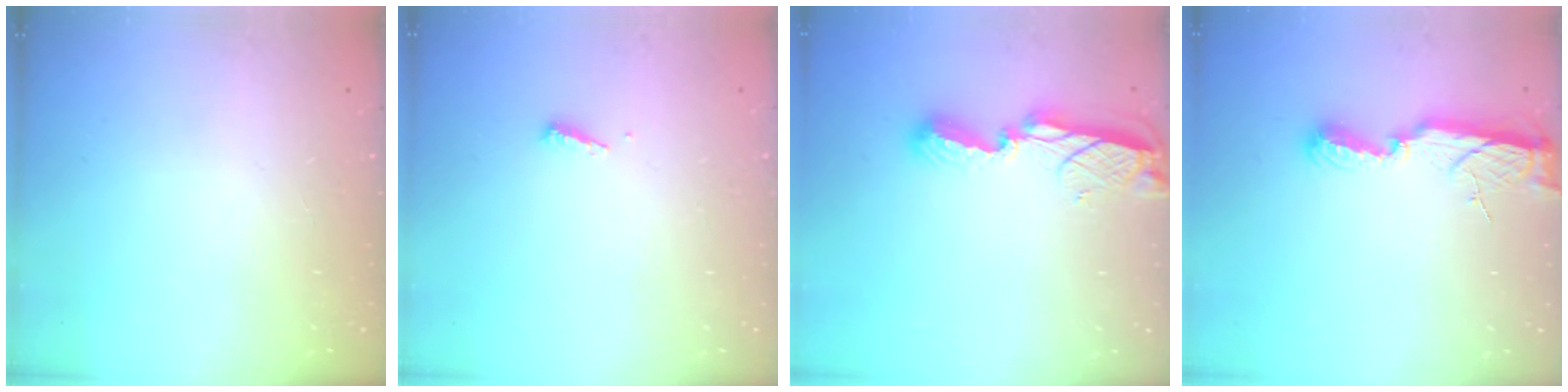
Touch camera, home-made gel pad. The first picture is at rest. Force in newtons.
{"total": 4.0, "press": 4.0, "slide": 0.4}
{"total": 8.5, "press": 8.4, "slide": 1.2}
{"total": 8.4, "press": 8.4, "slide": 0.5}